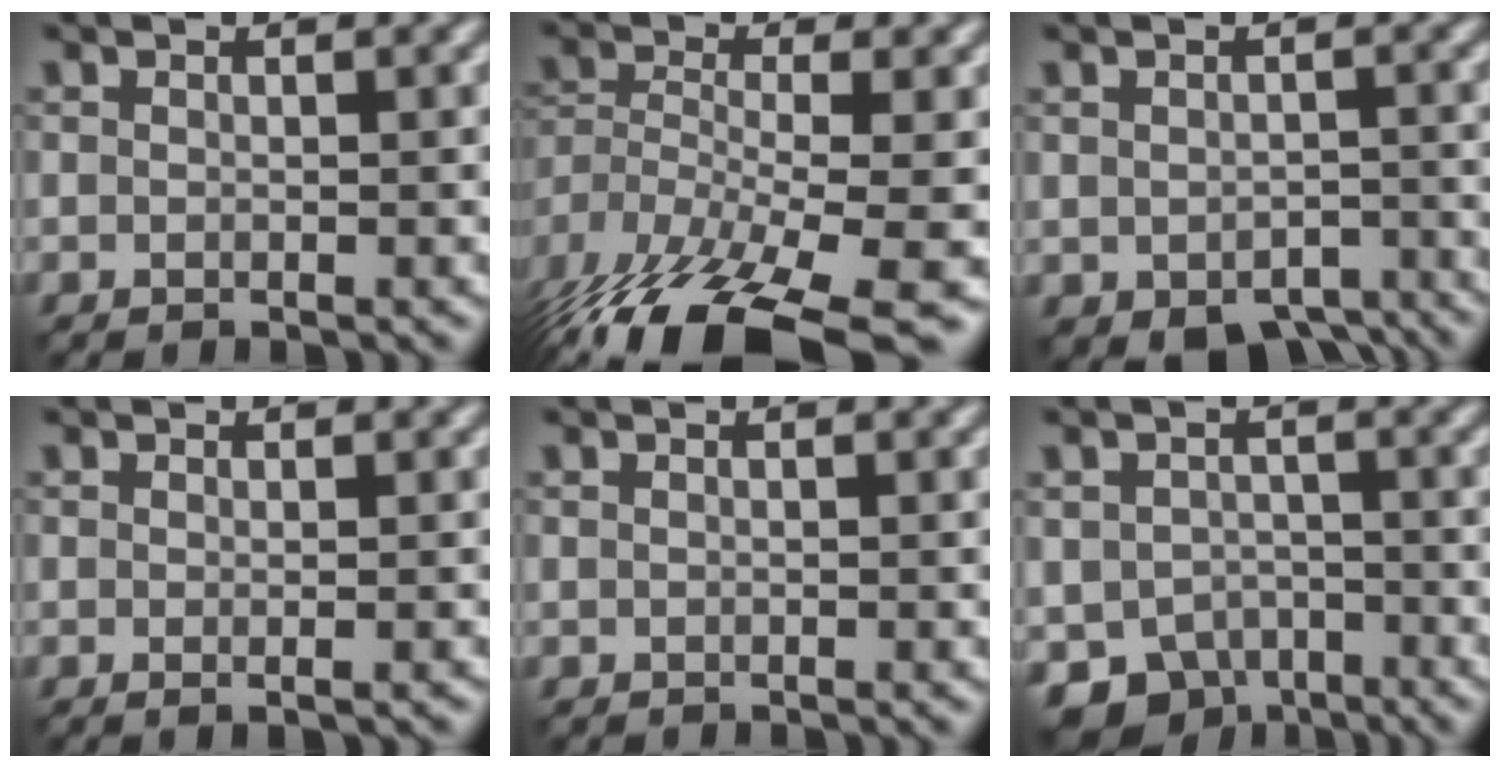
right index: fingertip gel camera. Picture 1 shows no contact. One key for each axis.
{"total": 14.4, "fx": -9.3, "fy": 4.7, "fz": 9.9, "tx": -0.220, "ty": -0.035, "tz": -0.138}
{"total": 4.2, "fx": -2.8, "fy": 2.2, "fz": 2.2, "tx": -0.026, "ty": -0.016, "tz": -0.035}
{"total": 1.0, "fx": -0.1, "fy": 0.2, "fz": 1.0, "tx": -0.012, "ty": -0.003, "tz": -0.003}
{"total": 0.0}
{"total": 5.7, "fx": -3.4, "fy": 3.9, "fz": 2.3, "tx": -0.035, "ty": -0.018, "tz": -0.056}